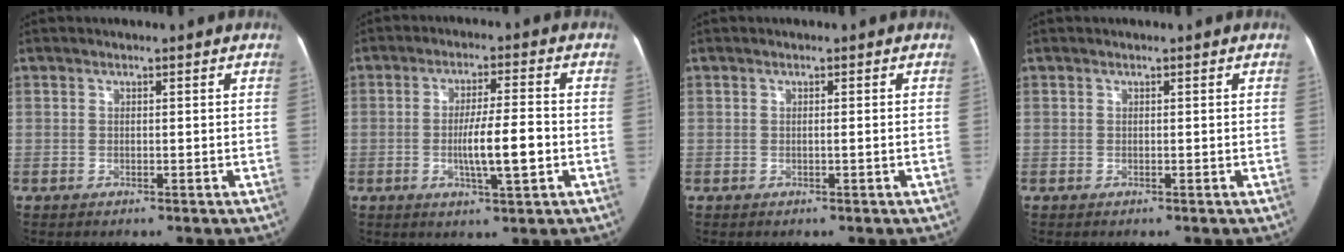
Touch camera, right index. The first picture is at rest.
{"total": 7.9, "force": [-1.6, 0.6, 7.7], "torque": [-0.135, -0.002, -0.029]}
{"total": 0.6, "force": [-0.2, -0.2, 0.5], "torque": [-0.008, 0.000, -0.002]}
{"total": 0.0}